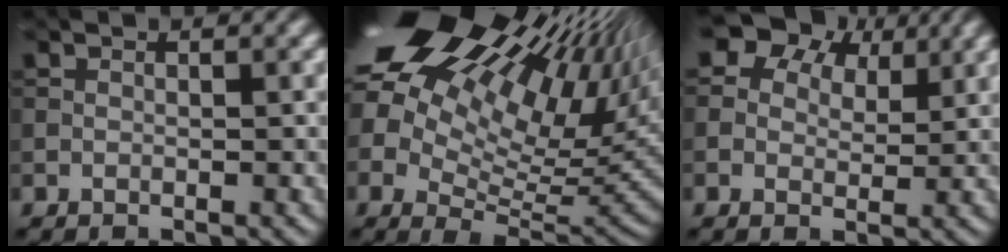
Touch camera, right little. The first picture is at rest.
{"total": 20.4, "force": [8.9, 11.1, 14.7], "torque": [-0.243, 0.043, 0.167]}
{"total": 8.5, "force": [5.3, 5.5, 3.8], "torque": [-0.067, 0.019, 0.068]}